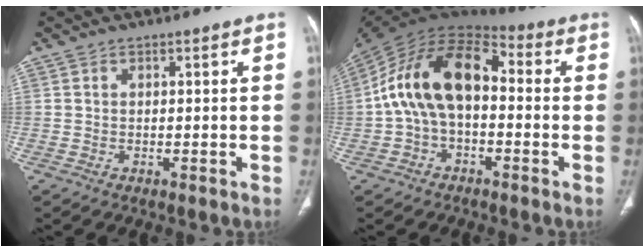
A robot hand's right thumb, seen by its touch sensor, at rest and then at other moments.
{"total": 16.7, "force": [-0.2, 10.2, 13.3], "torque": [-0.227, 0.049, -0.015]}